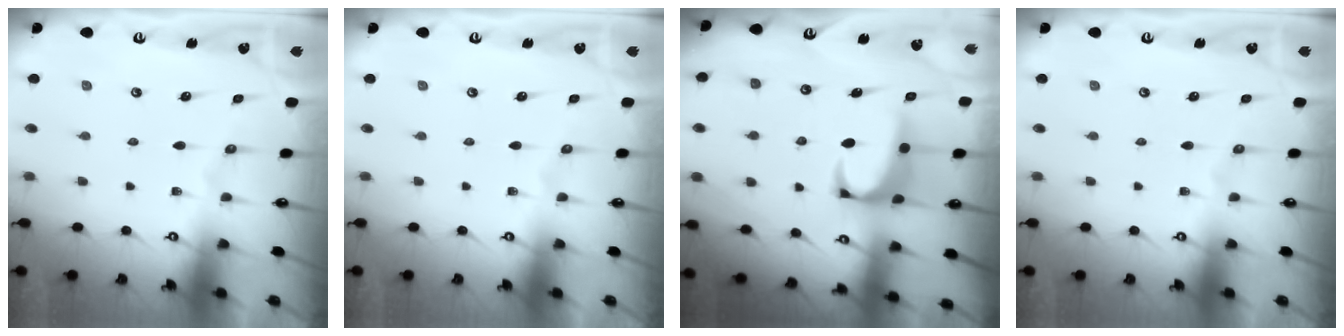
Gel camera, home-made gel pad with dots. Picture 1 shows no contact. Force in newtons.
{"total": 0.0}
{"total": 2.2, "press": 2.0, "slide": 0.9}
{"total": 0.0}